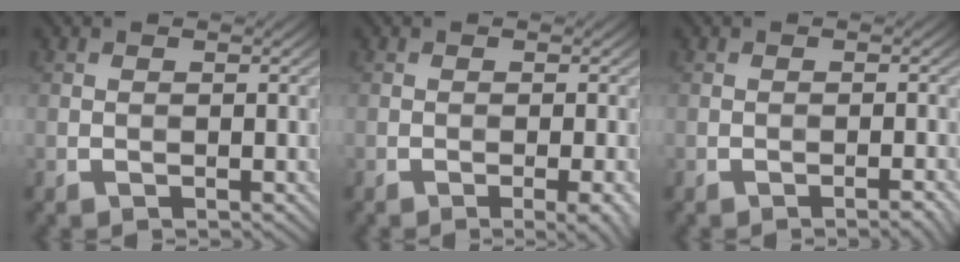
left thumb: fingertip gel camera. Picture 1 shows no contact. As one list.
[{"total": 3.2, "force": [-1.3, 0.7, 2.8], "torque": [-0.036, 0.005, -0.020]}, {"total": 1.6, "force": [-1.0, 0.2, 1.3], "torque": [-0.014, 0.005, -0.017]}]